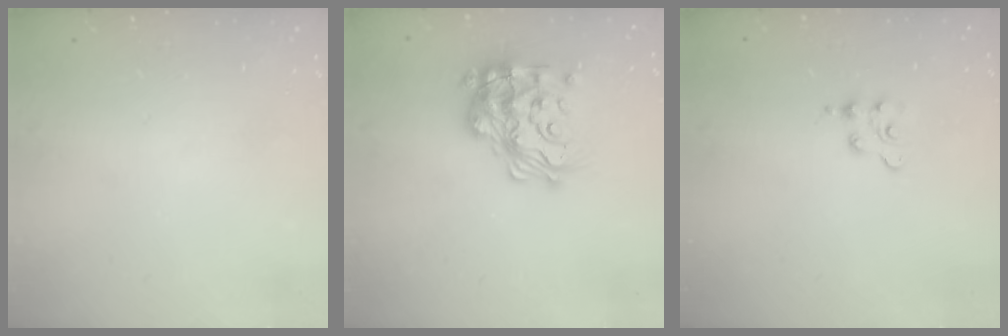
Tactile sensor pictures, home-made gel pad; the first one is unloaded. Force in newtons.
{"total": 22.7, "press": 22.7, "slide": 1.7}
{"total": 2.6, "press": 2.5, "slide": 0.4}